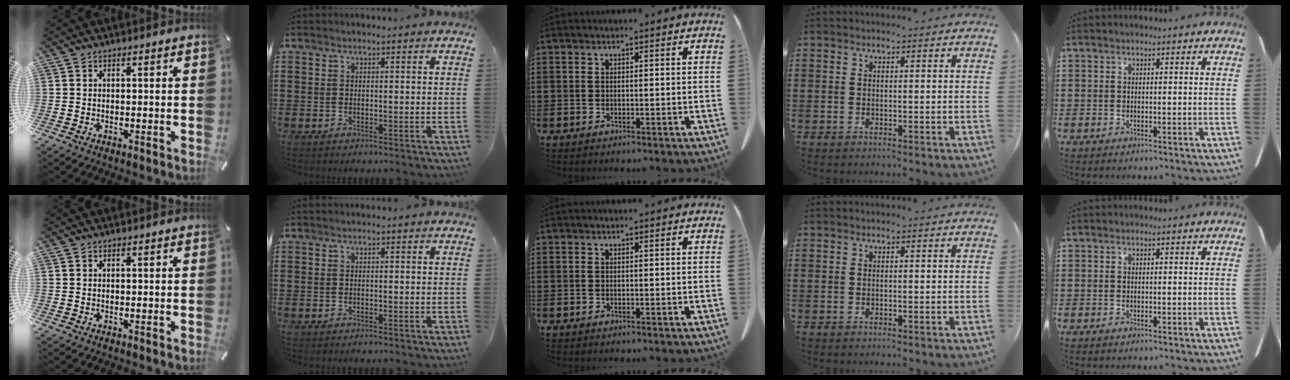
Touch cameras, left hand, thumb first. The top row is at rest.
{}